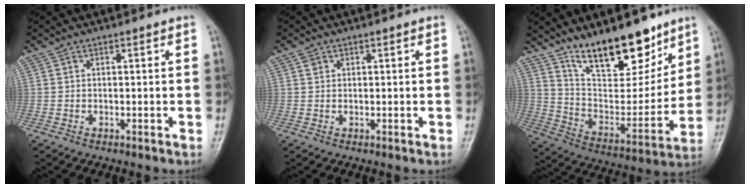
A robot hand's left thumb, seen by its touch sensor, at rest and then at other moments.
{"total": 1.0, "force": [0.5, 0.8, 0.3], "torque": [0.002, -0.001, 0.008]}
{"total": 18.7, "force": [13.5, 7.4, 10.7], "torque": [-0.115, -0.089, 0.237]}